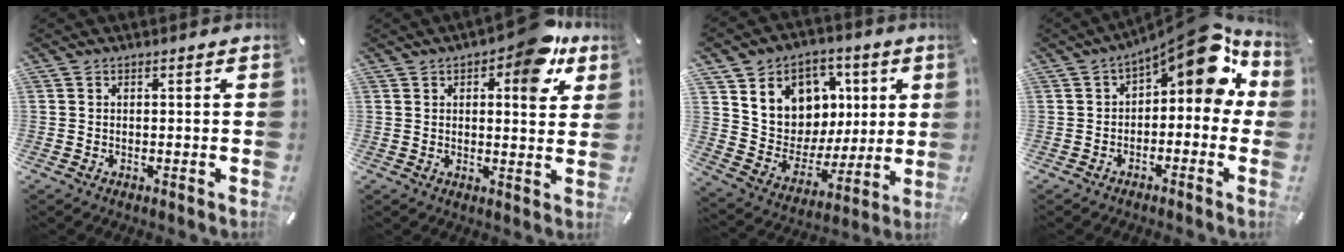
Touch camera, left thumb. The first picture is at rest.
{"total": 11.5, "force": [6.1, 5.1, 8.3], "torque": [-0.091, -0.036, 0.096]}
{"total": 12.2, "force": [3.8, 11.2, 2.8], "torque": [-0.045, -0.036, 0.079]}
{"total": 12.4, "force": [6.4, 5.0, 9.3], "torque": [-0.135, -0.045, 0.106]}